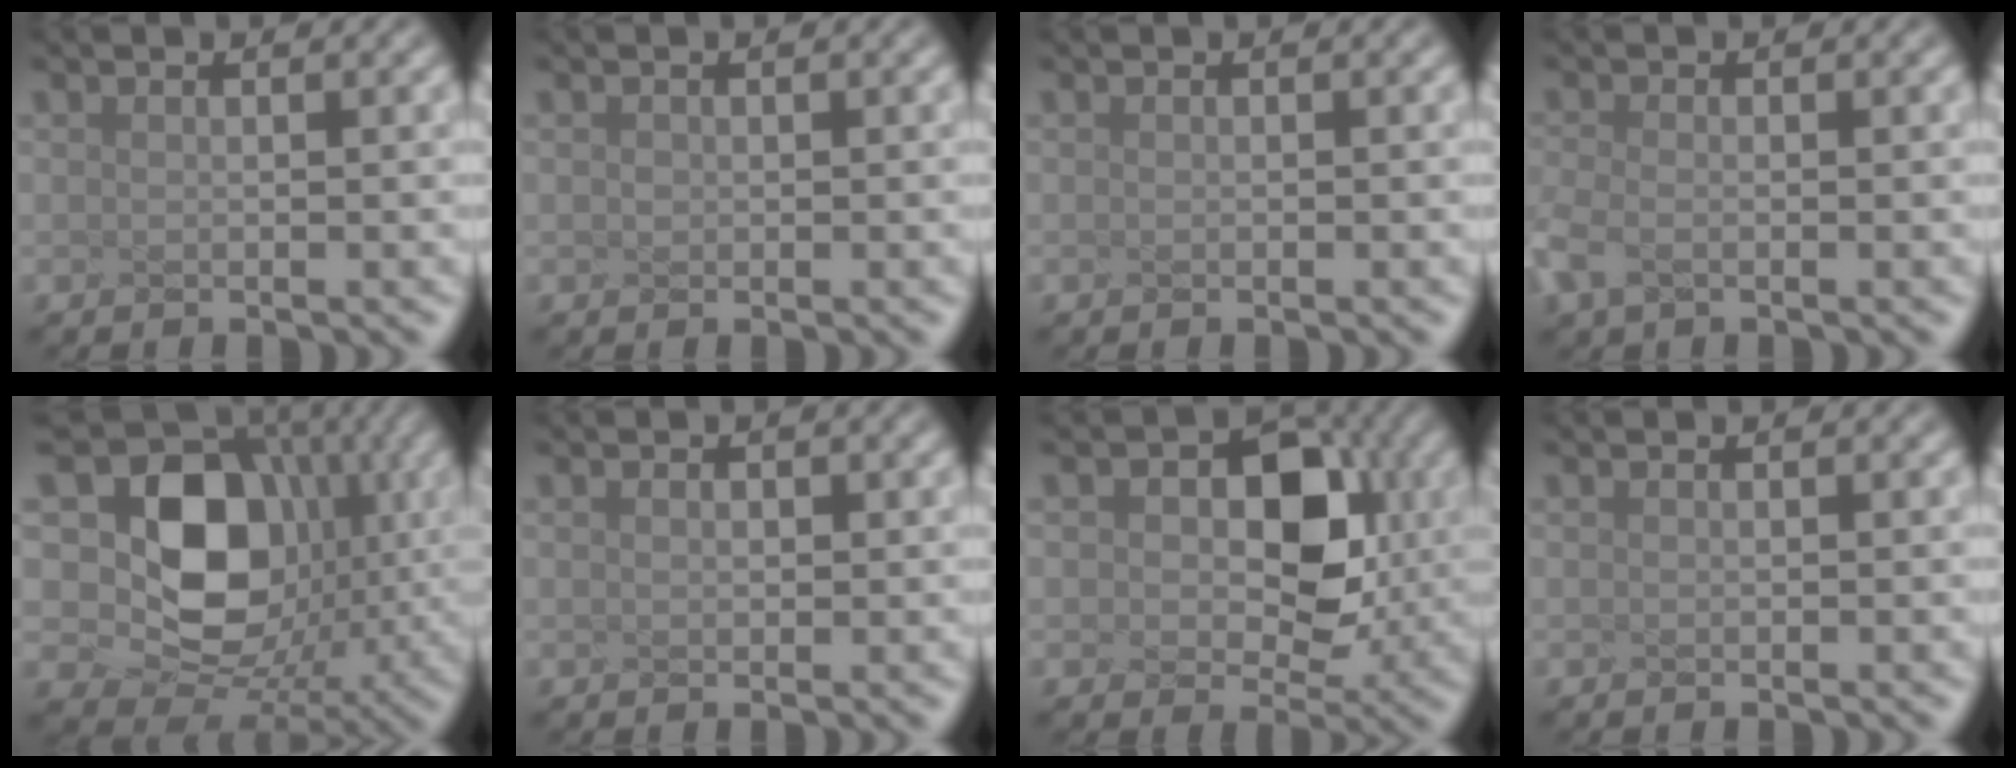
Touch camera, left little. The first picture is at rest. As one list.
[{"total": 1.3, "force": [-0.5, -0.7, -0.9], "torque": [-0.008, -0.009, 0.020]}, {"total": 0.0}, {"total": 1.6, "force": [-1.5, -0.5, 0.2], "torque": [-0.040, -0.001, 0.005]}, {"total": 9.6, "force": [0.0, 7.9, 5.5], "torque": [-0.118, -0.021, 0.034]}, {"total": 1.0, "force": [-0.5, -0.6, -0.6], "torque": [-0.017, -0.009, 0.027]}, {"total": 6.7, "force": [0.3, 4.6, 4.8], "torque": [-0.106, -0.009, 0.037]}, {"total": 0.0}]